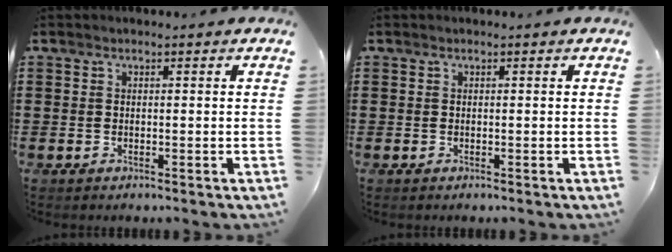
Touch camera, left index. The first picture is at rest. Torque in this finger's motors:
{"motor_torque": [-0.01, 0.00, 0.00, 0.00]}